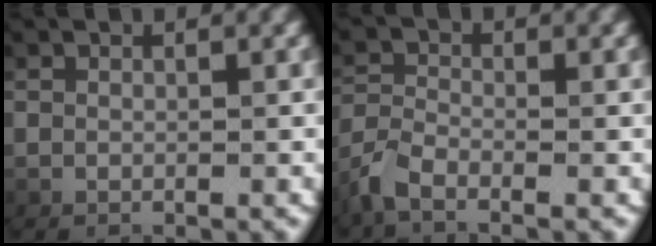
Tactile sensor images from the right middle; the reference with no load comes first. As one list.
[{"total": 2.3, "force": [-1.7, 0.8, 1.3], "torque": [-0.041, -0.005, -0.031]}]